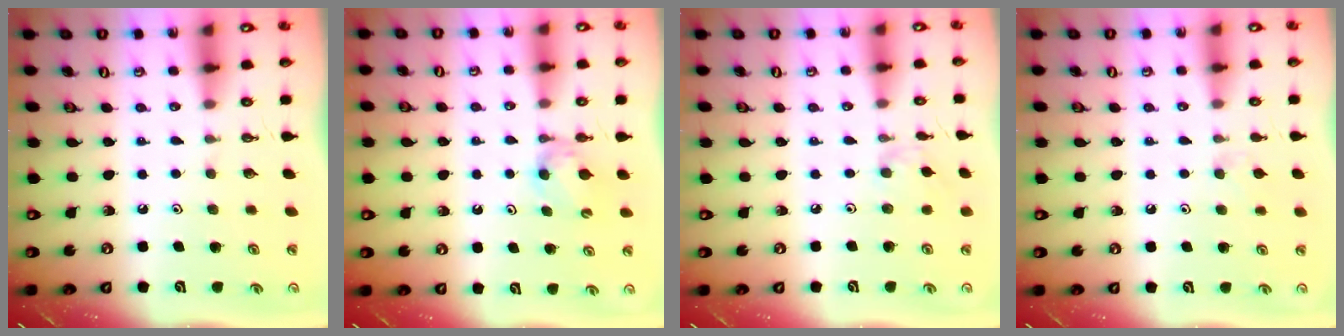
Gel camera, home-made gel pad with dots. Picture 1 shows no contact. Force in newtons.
{"total": 4.5, "press": 4.5, "slide": 0.6}
{"total": 1.4, "press": 1.4, "slide": 0.4}
{"total": 4.2, "press": 4.1, "slide": 0.5}